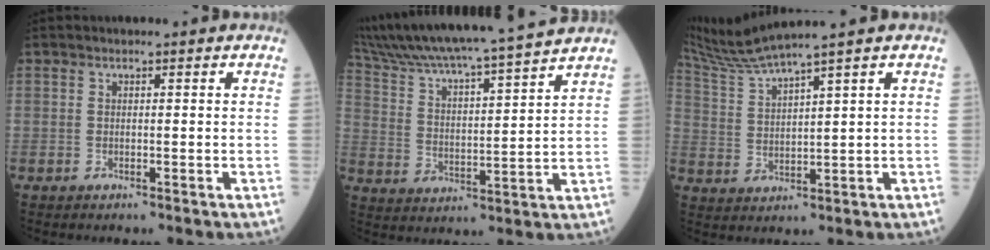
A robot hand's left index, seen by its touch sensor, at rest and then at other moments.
{"total": 19.7, "force": [17.5, -0.6, 8.9], "torque": [-0.167, -0.003, 0.282]}
{"total": 7.2, "force": [6.3, -2.1, 2.7], "torque": [-0.069, -0.005, 0.135]}